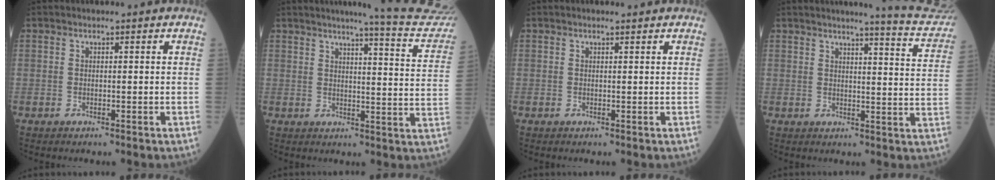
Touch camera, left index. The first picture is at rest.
{"total": 13.9, "force": [13.2, -1.2, 4.2], "torque": [-0.049, -0.075, 0.138]}
{"total": 0.6, "force": [0.5, 0.0, 0.2], "torque": [-0.011, -0.002, 0.008]}
{"total": 10.5, "force": [10.0, -0.9, 3.1], "torque": [-0.033, -0.056, 0.099]}